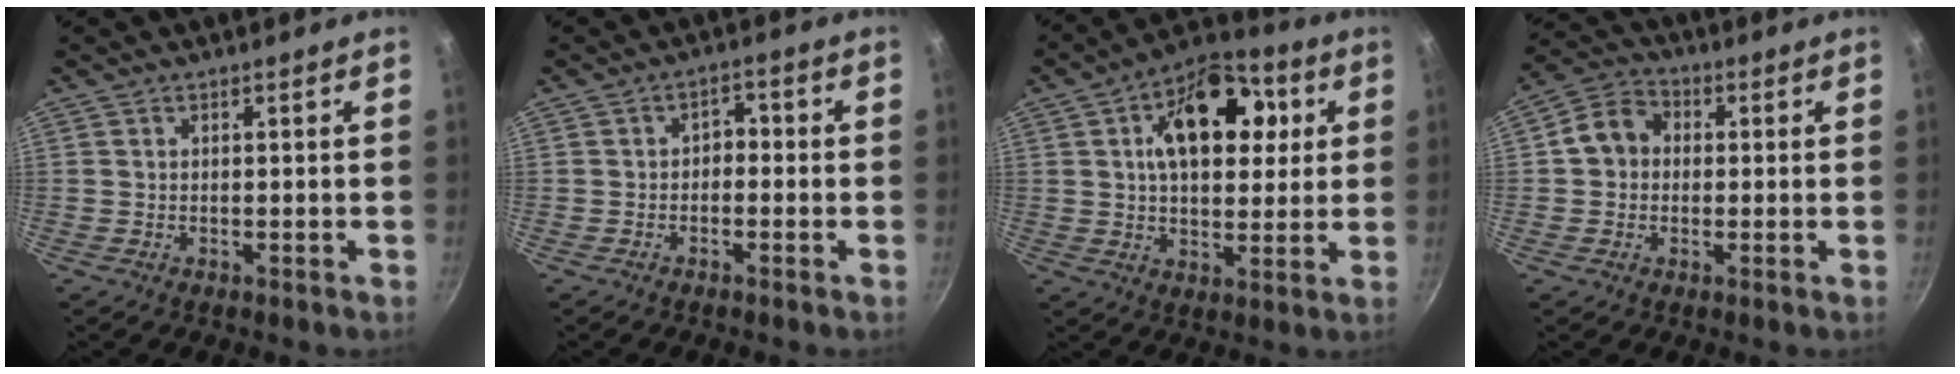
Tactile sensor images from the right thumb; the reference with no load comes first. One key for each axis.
{"total": 2.9, "fx": -0.7, "fy": 2.1, "fz": 1.8, "tx": -0.009, "ty": 0.020, "tz": -0.022}
{"total": 16.7, "fx": 4.2, "fy": 9.8, "fz": 12.8, "tx": -0.154, "ty": 0.013, "tz": 0.058}
{"total": 7.5, "fx": 0.3, "fy": 6.3, "fz": 3.9, "tx": -0.056, "ty": 0.023, "tz": -0.006}